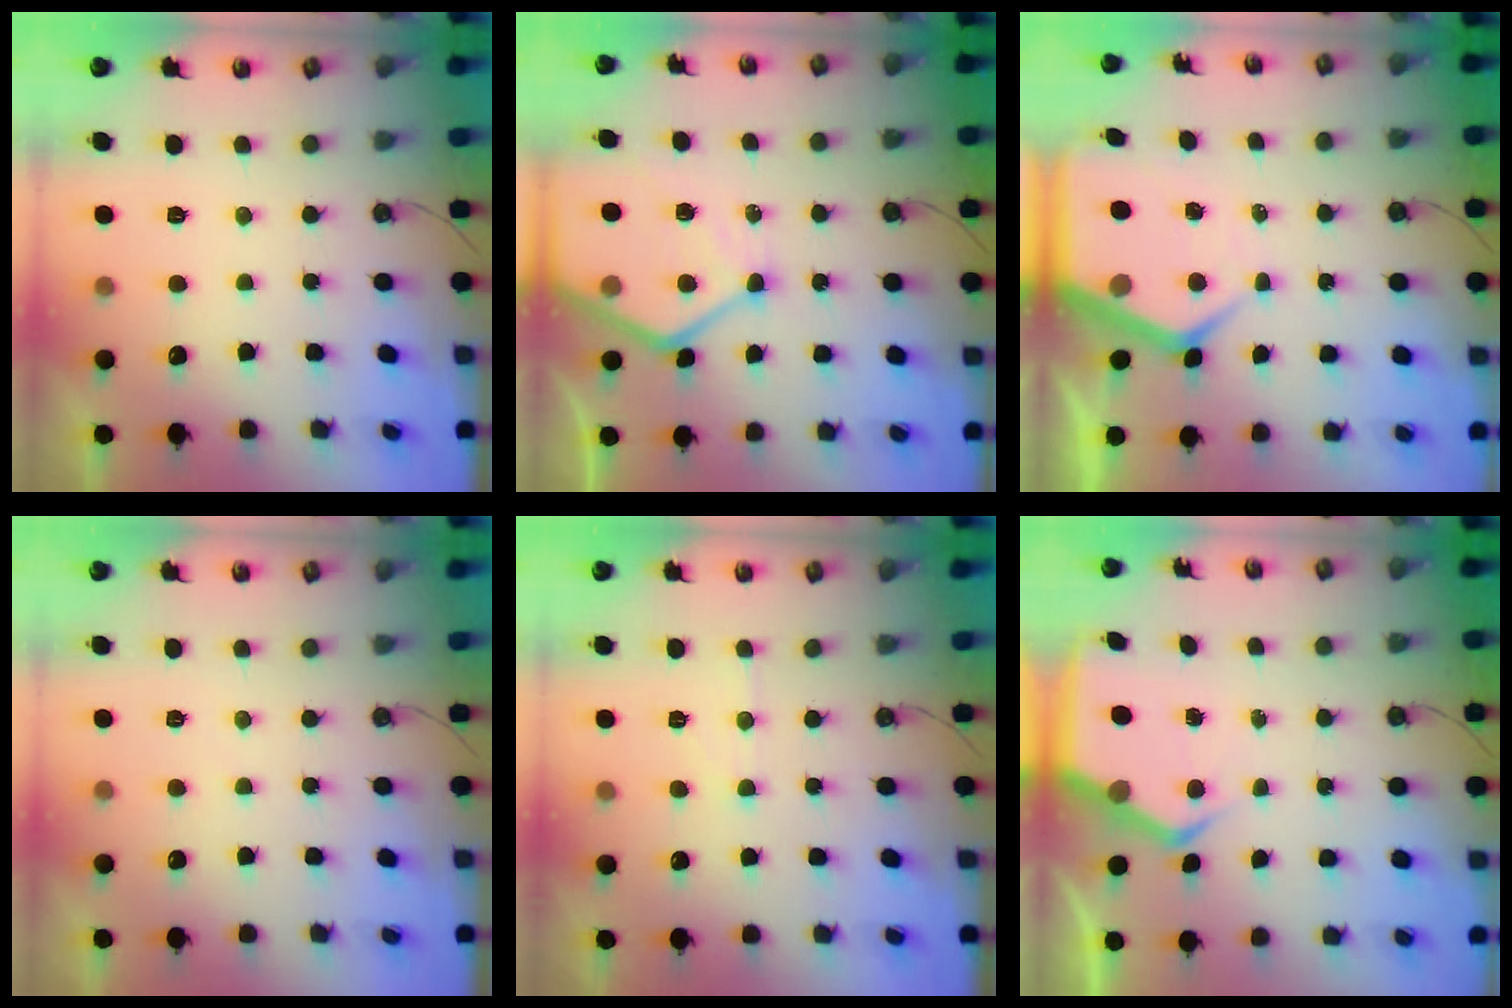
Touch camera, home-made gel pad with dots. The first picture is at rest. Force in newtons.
{"total": 13.7, "press": 13.6, "slide": 1.5}
{"total": 8.0, "press": 8.0, "slide": 0.8}
{"total": 2.8, "press": 2.8, "slide": 0.3}
{"total": 6.2, "press": 6.1, "slide": 0.7}
{"total": 7.1, "press": 7.1, "slide": 0.5}